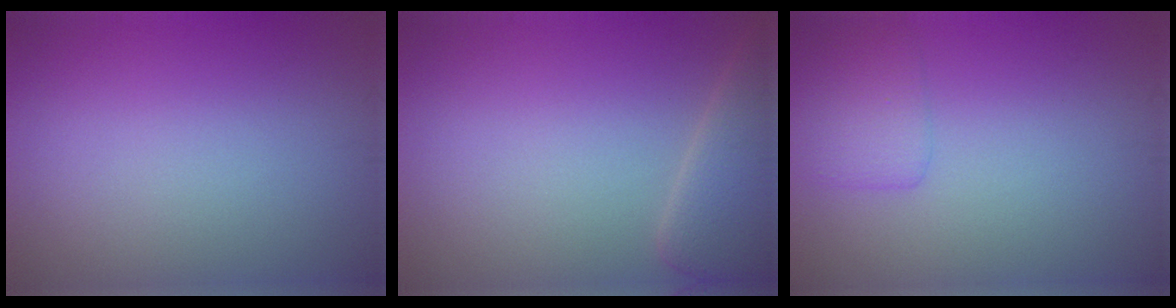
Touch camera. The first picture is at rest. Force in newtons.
{"total": 4.3, "press": 4.3, "slide": 0.4}
{"total": 2.3, "press": 2.3, "slide": 0.1}